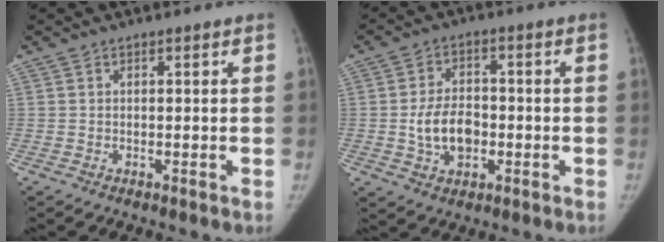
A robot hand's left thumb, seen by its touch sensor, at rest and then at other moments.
{"total": 8.4, "force": [-1.6, 5.6, 6.0], "torque": [-0.090, 0.014, -0.026]}